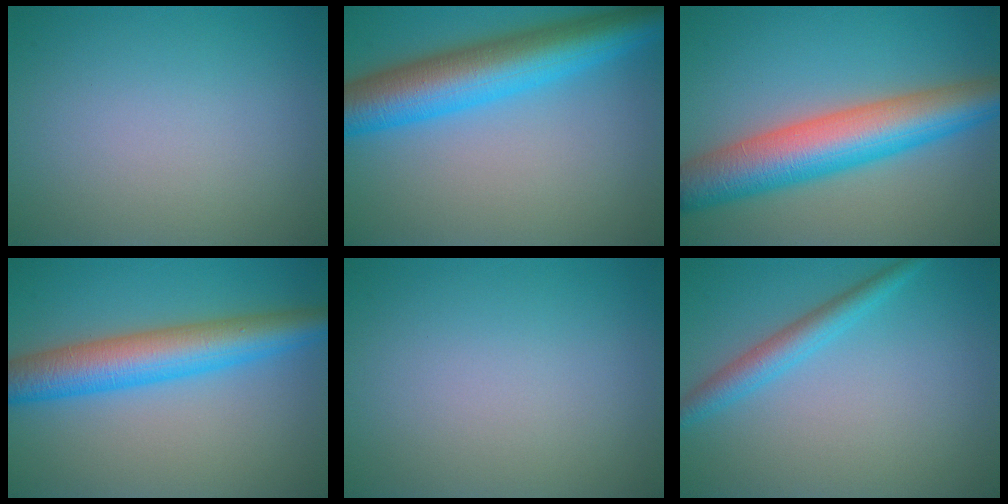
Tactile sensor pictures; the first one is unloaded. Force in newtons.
{"total": 9.3, "press": 9.3, "slide": 0.2}
{"total": 9.3, "press": 9.3, "slide": 0.3}
{"total": 7.1, "press": 7.1, "slide": 0.0}
{"total": 0.0}
{"total": 2.9, "press": 2.9, "slide": 0.1}